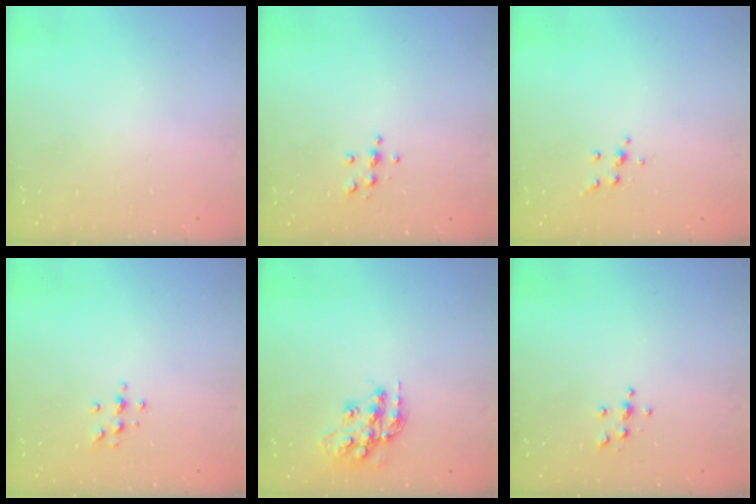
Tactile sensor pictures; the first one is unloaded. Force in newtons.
{"total": 4.0, "press": 3.9, "slide": 0.4}
{"total": 4.1, "press": 4.0, "slide": 1.0}
{"total": 5.6, "press": 5.5, "slide": 0.7}
{"total": 14.2, "press": 14.2, "slide": 0.9}
{"total": 3.8, "press": 3.8, "slide": 0.4}